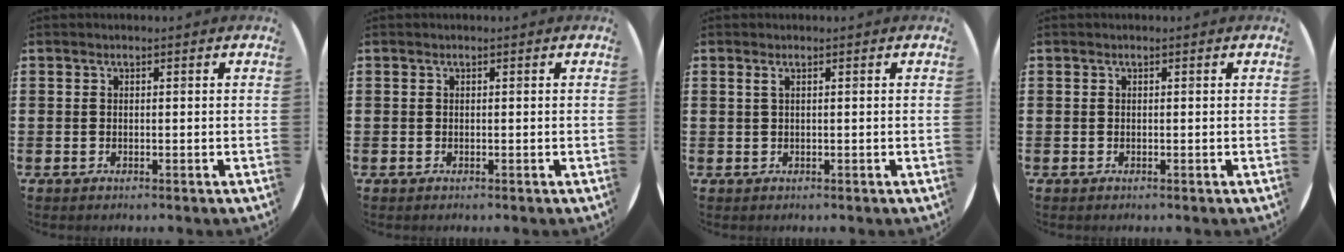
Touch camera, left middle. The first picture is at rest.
{"total": 0.0}
{"total": 0.7, "force": [0.3, 0.0, 0.6], "torque": [-0.010, 0.001, 0.004]}
{"total": 0.0}